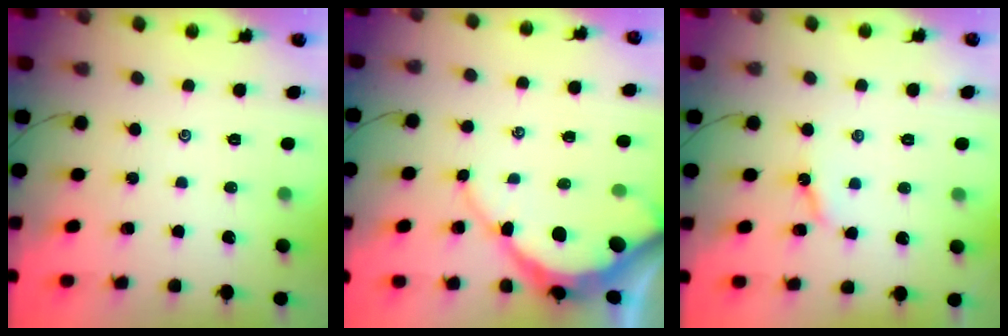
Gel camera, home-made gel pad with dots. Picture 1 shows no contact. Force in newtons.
{"total": 8.8, "press": 8.7, "slide": 0.6}
{"total": 4.2, "press": 4.2, "slide": 0.2}